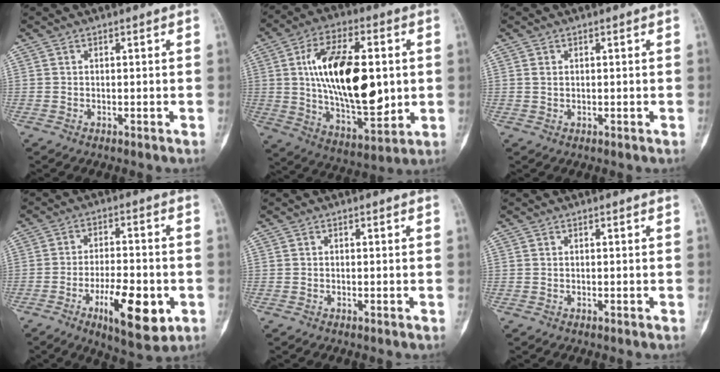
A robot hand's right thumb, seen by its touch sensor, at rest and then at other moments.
{"total": 22.9, "force": [2.2, 11.3, 19.8], "torque": [-0.312, -0.012, 0.042]}
{"total": 1.0, "force": [0.4, 0.7, 0.7], "torque": [-0.011, 0.002, 0.011]}
{"total": 13.3, "force": [-4.8, 4.9, 11.4], "torque": [-0.167, 0.011, -0.070]}
{"total": 0.0}
{"total": 0.0}